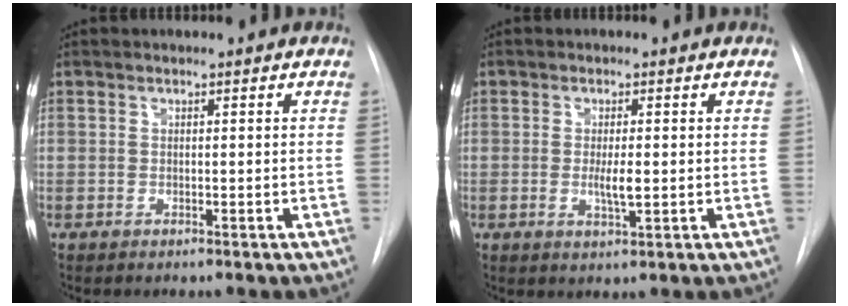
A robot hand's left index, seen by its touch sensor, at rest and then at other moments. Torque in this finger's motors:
{"motor_torque": [0.69, 0.02, 0.10, 0.03]}